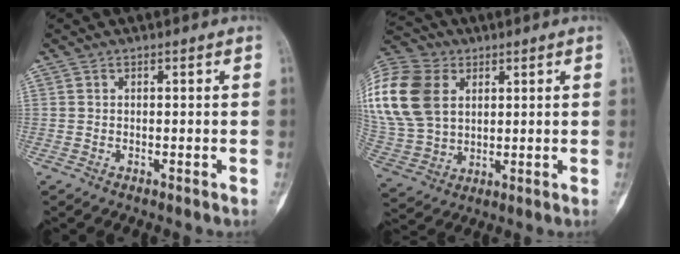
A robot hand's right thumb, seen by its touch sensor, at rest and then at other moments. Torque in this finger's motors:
{"motor_torque": [-0.53, 1.86, 1.95, 0.33, 0.37]}